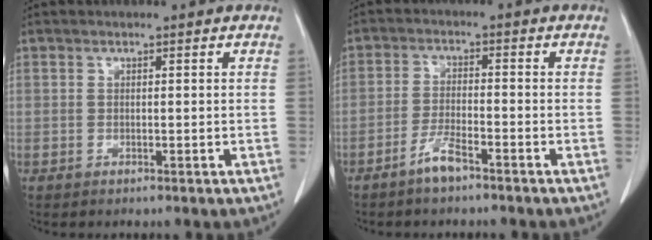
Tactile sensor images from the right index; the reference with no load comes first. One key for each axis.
{"total": 3.9, "fx": -3.0, "fy": 0.5, "fz": 2.5, "tx": -0.052, "ty": -0.001, "tz": -0.058}